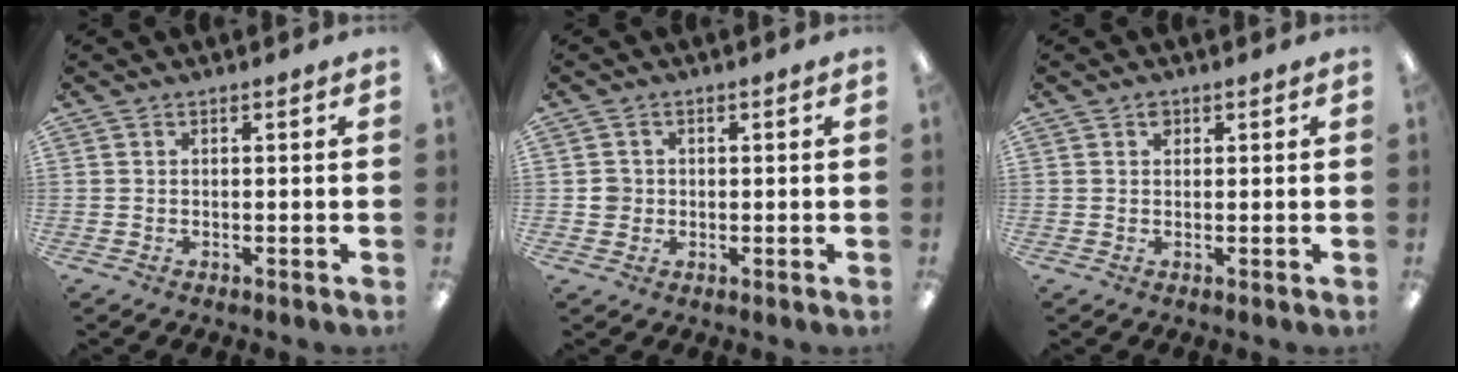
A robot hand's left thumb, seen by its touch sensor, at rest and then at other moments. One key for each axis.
{"total": 2.8, "fx": 0.0, "fy": 2.7, "fz": 0.5, "tx": -0.005, "ty": 0.002, "tz": -0.004}
{"total": 1.4, "fx": 0.8, "fy": 1.0, "fz": 0.7, "tx": -0.007, "ty": -0.001, "tz": 0.012}